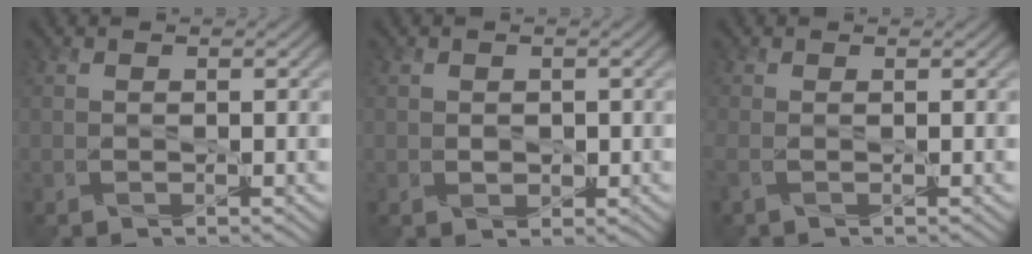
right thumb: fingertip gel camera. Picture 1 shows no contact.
{"total": 1.3, "force": [0.0, 1.1, 0.7], "torque": [-0.017, -0.007, 0.002]}
{"total": 1.1, "force": [-0.1, 0.1, 1.1], "torque": [-0.027, 0.000, -0.005]}